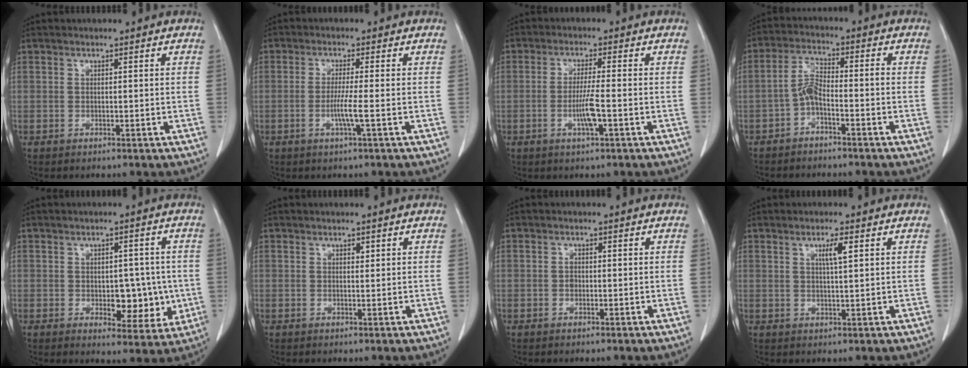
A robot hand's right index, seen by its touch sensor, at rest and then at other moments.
{"total": 3.5, "force": [-0.9, -0.6, 3.3], "torque": [-0.068, -0.007, -0.019]}
{"total": 4.6, "force": [-1.3, 0.0, 4.4], "torque": [-0.085, -0.007, -0.025]}
{"total": 4.3, "force": [-2.0, 1.2, 3.6], "torque": [-0.078, 0.017, -0.042]}
{"total": 7.5, "force": [-0.8, 4.2, 6.2], "torque": [-0.062, 0.005, -0.001]}
{"total": 0.6, "force": [0.3, 0.3, 0.5], "torque": [-0.007, -0.002, 0.005]}
{"total": 1.0, "force": [-0.2, 0.8, 0.6], "torque": [-0.011, 0.003, -0.004]}
{"total": 2.9, "force": [1.2, 0.0, 2.7], "torque": [-0.047, -0.001, 0.019]}